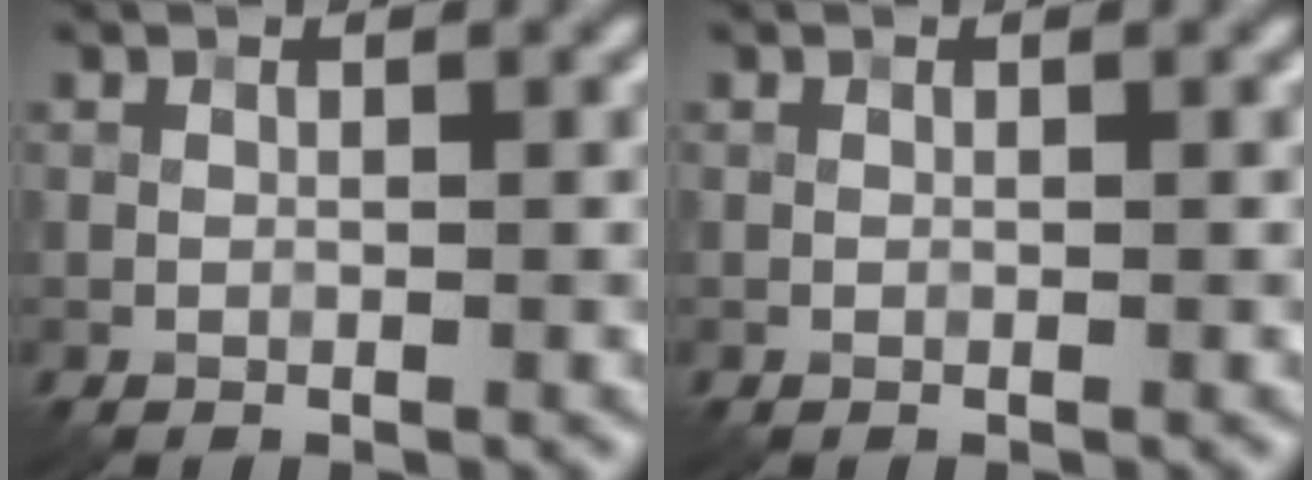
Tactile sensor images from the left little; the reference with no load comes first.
{"total": 0.0}